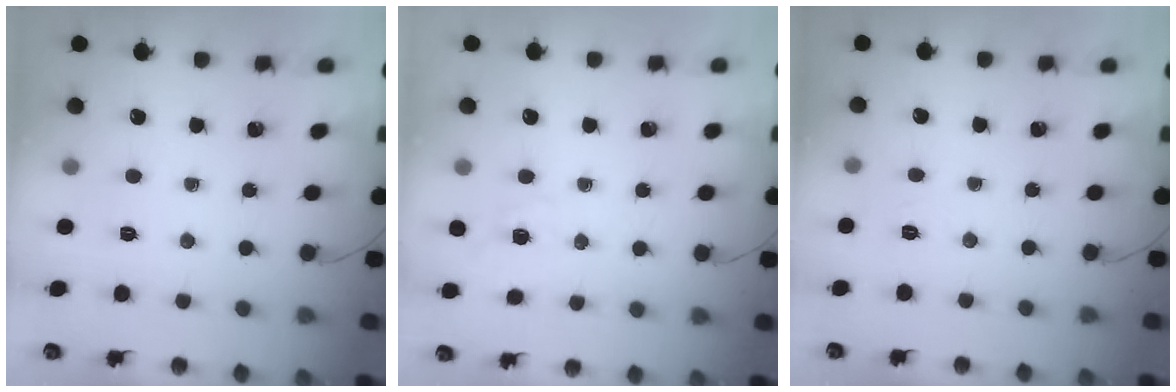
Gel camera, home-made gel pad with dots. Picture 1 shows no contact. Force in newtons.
{"total": 2.2, "press": 1.6, "slide": 1.6}
{"total": 3.6, "press": 3.2, "slide": 1.7}